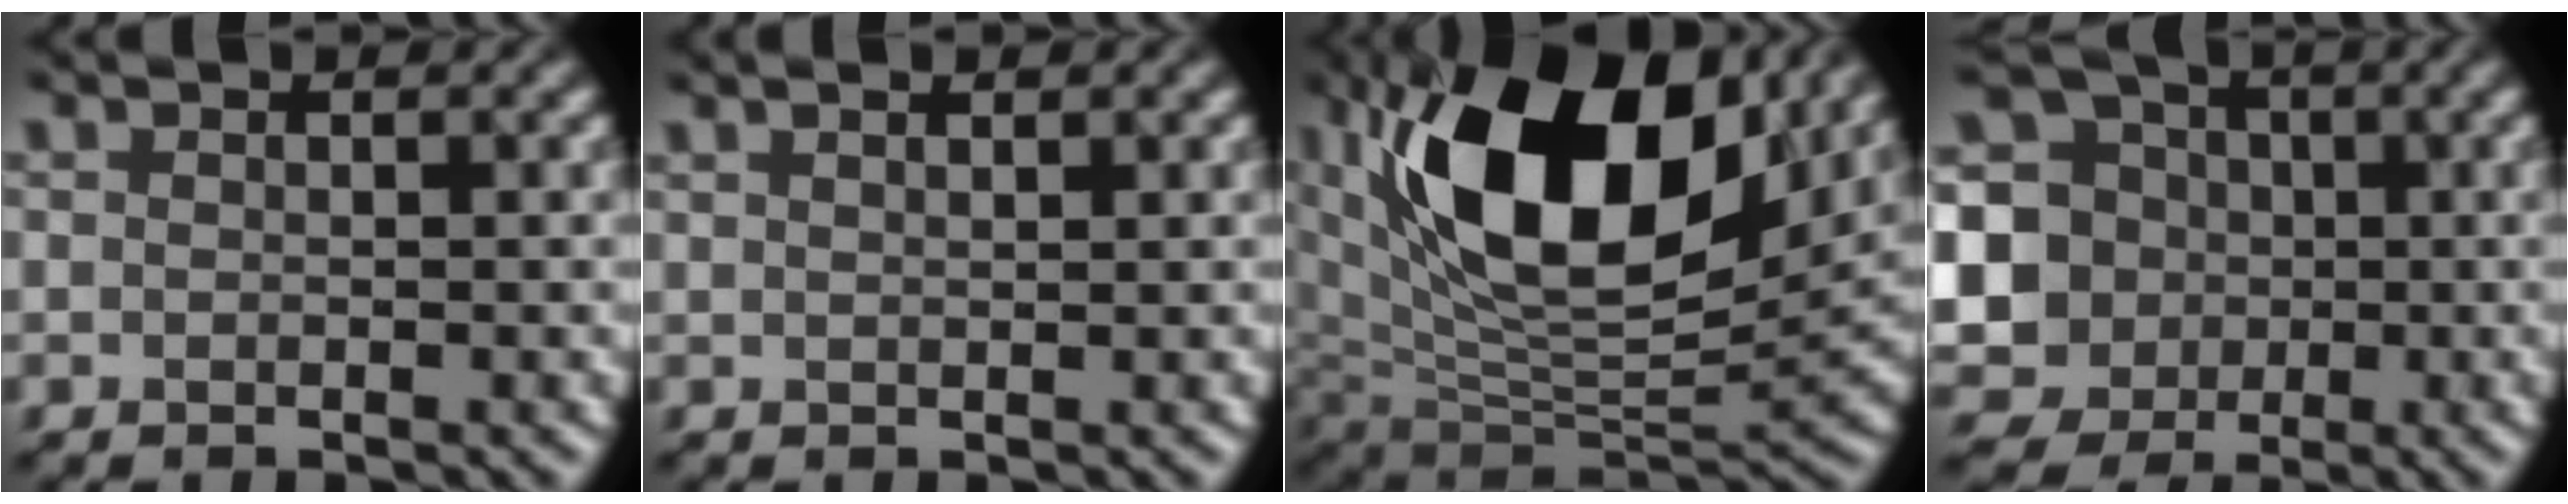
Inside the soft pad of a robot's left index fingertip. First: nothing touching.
{"total": 1.1, "force": [0.8, 0.0, 0.7], "torque": [-0.009, 0.002, 0.010]}
{"total": 16.0, "force": [5.9, 8.0, 12.5], "torque": [-0.215, 0.003, 0.103]}
{"total": 13.8, "force": [-0.9, 13.0, 4.4], "torque": [-0.159, 0.017, -0.038]}